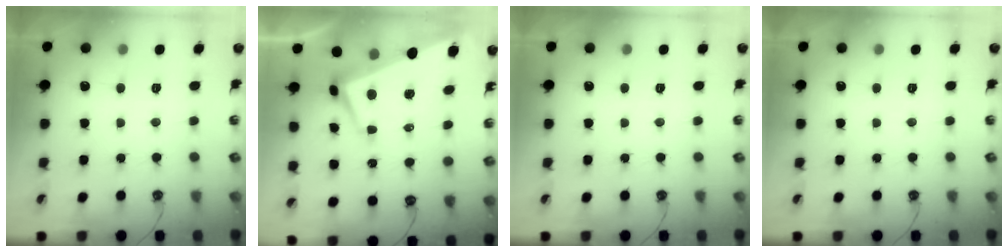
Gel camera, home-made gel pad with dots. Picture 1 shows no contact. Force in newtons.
{"total": 1.8, "press": 1.1, "slide": 1.3}
{"total": 0.0}
{"total": 0.0}